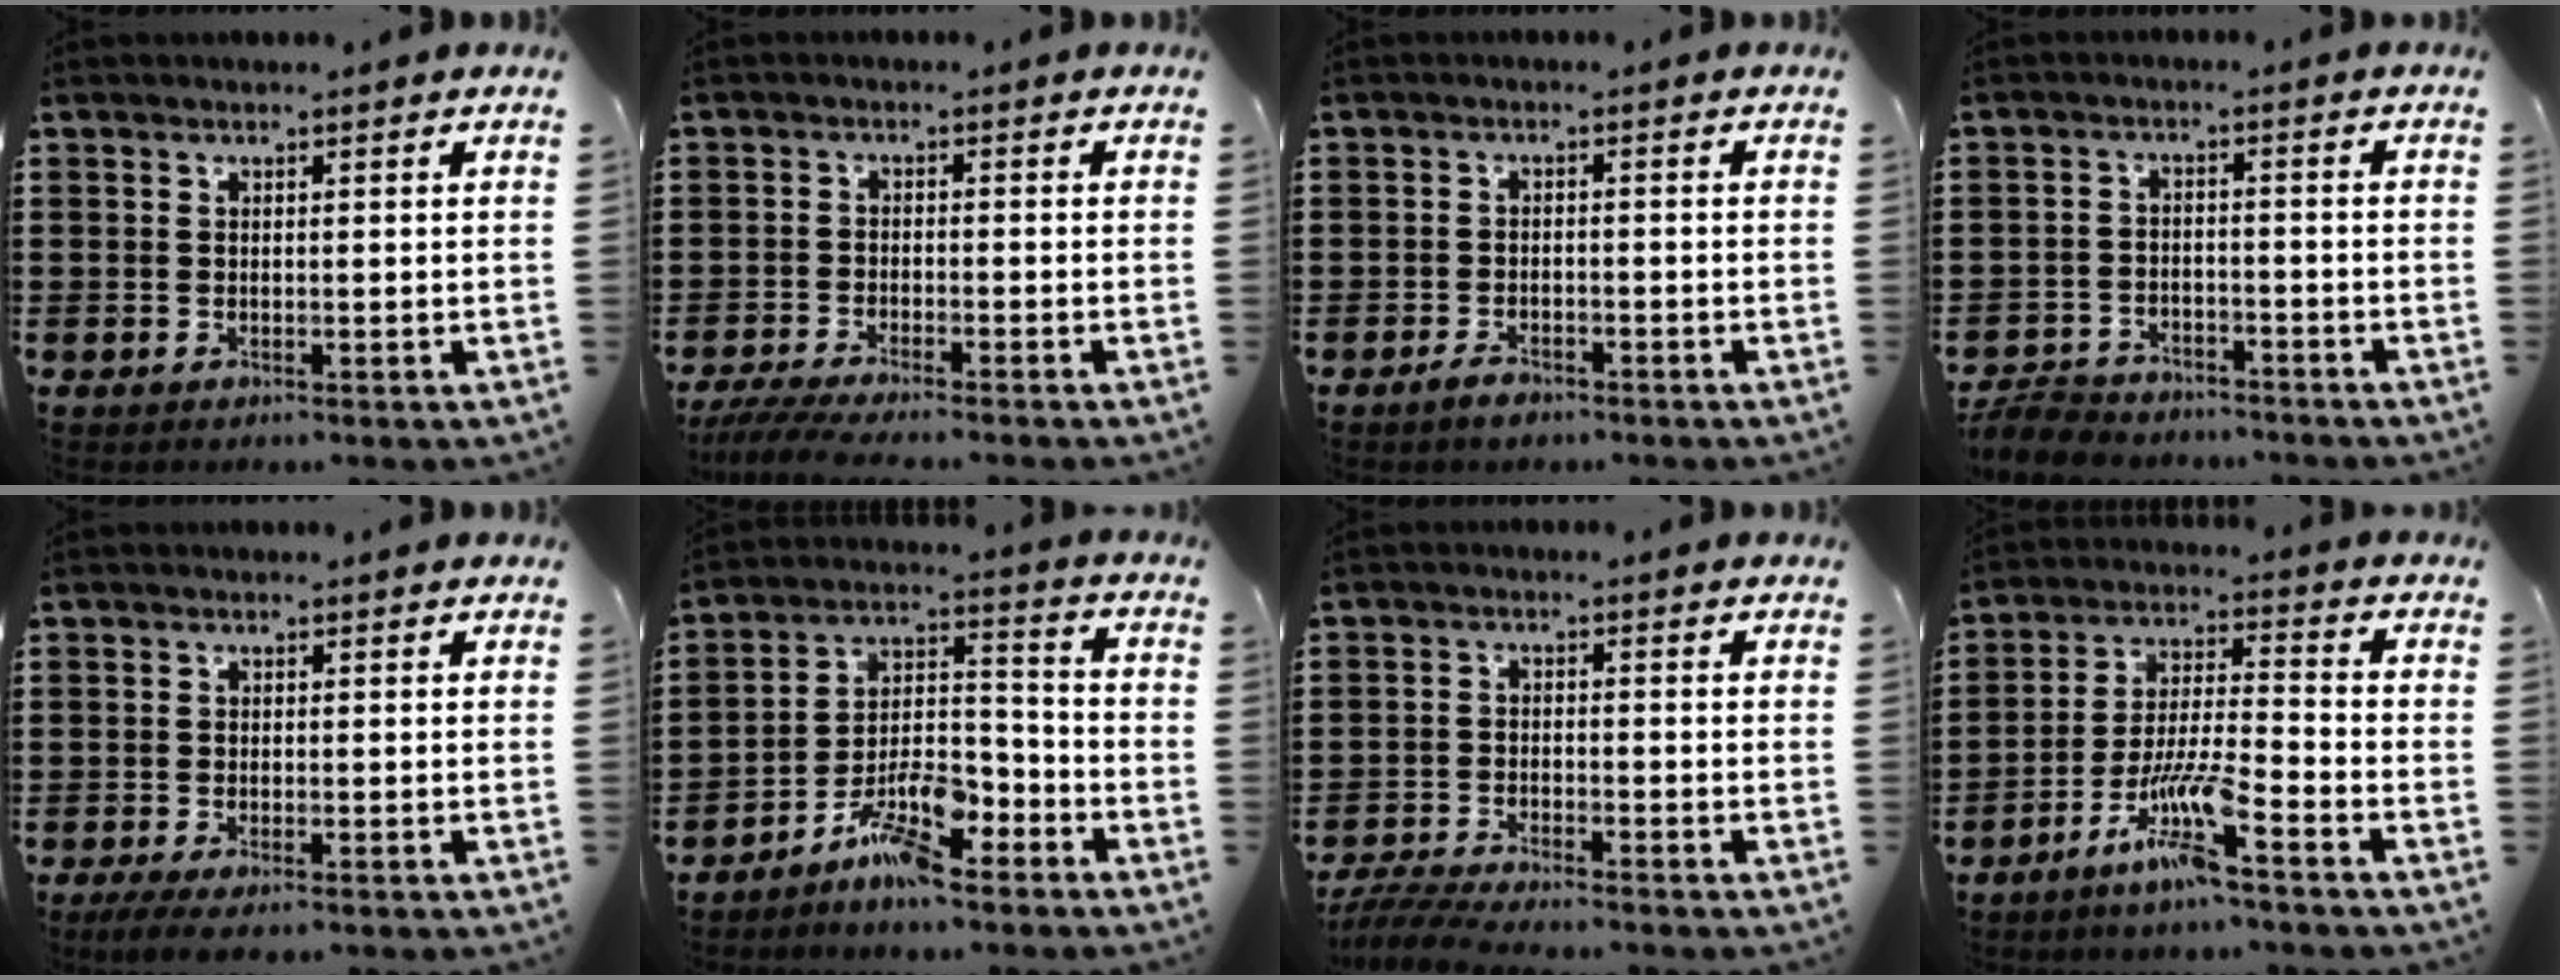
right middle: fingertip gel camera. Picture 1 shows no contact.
{"total": 3.8, "force": [-3.6, 0.0, 1.4], "torque": [-0.038, -0.013, -0.073]}
{"total": 2.0, "force": [-1.6, 0.7, 1.0], "torque": [-0.019, 0.002, -0.031]}
{"total": 5.6, "force": [-5.4, 1.1, 0.9], "torque": [-0.029, 0.008, -0.111]}
{"total": 1.7, "force": [-1.4, 0.1, 0.9], "torque": [-0.024, -0.001, -0.029]}
{"total": 9.8, "force": [-7.1, 3.0, 6.0], "torque": [-0.124, 0.012, -0.138]}
{"total": 4.7, "force": [-4.5, 0.1, 1.2], "torque": [-0.040, -0.011, -0.095]}
{"total": 9.2, "force": [-6.1, 0.6, 7.0], "torque": [-0.145, -0.008, -0.118]}